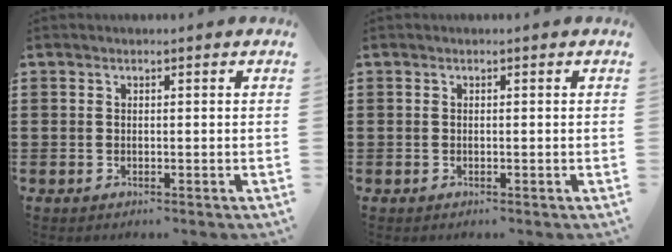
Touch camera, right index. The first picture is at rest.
{"total": 0.0}